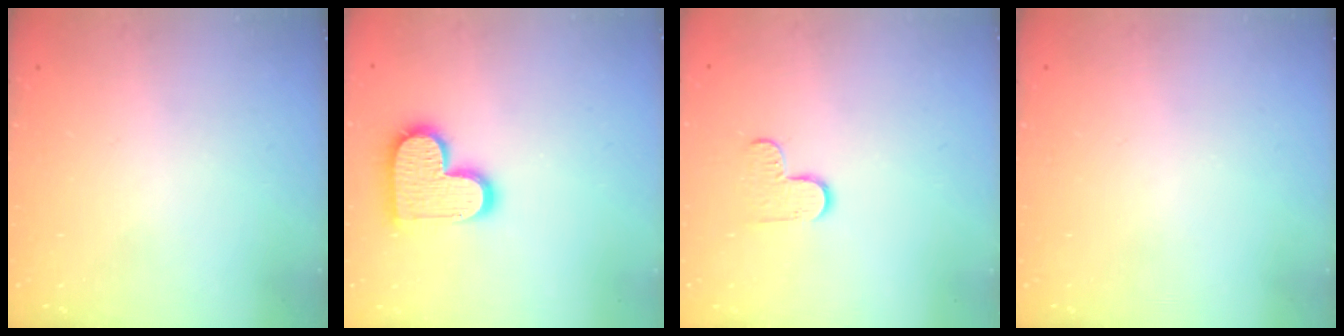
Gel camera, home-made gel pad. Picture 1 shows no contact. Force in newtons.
{"total": 15.1, "press": 15.0, "slide": 0.9}
{"total": 6.1, "press": 6.1, "slide": 0.6}
{"total": 0.0}